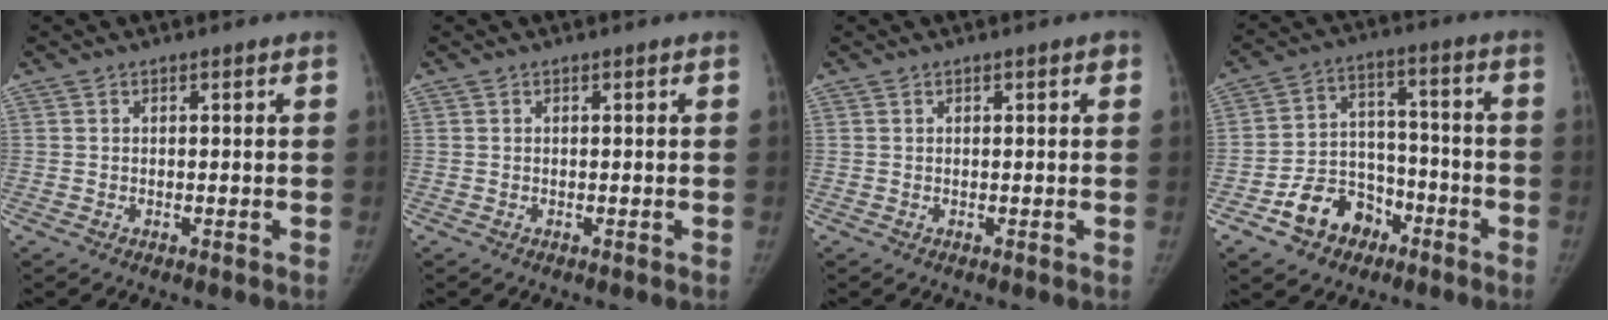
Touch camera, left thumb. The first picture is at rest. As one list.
[{"total": 0.0}, {"total": 0.6, "force": [0.3, 0.2, 0.5], "torque": [-0.003, 0.004, 0.002]}, {"total": 11.4, "force": [-6.3, 8.3, 4.6], "torque": [-0.040, 0.062, -0.102]}]